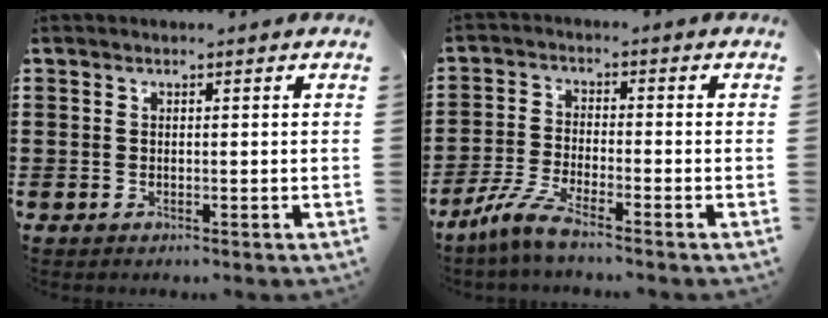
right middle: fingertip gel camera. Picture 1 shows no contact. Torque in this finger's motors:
{"motor_torque": [1.44, -0.68, 0.25, 0.12]}